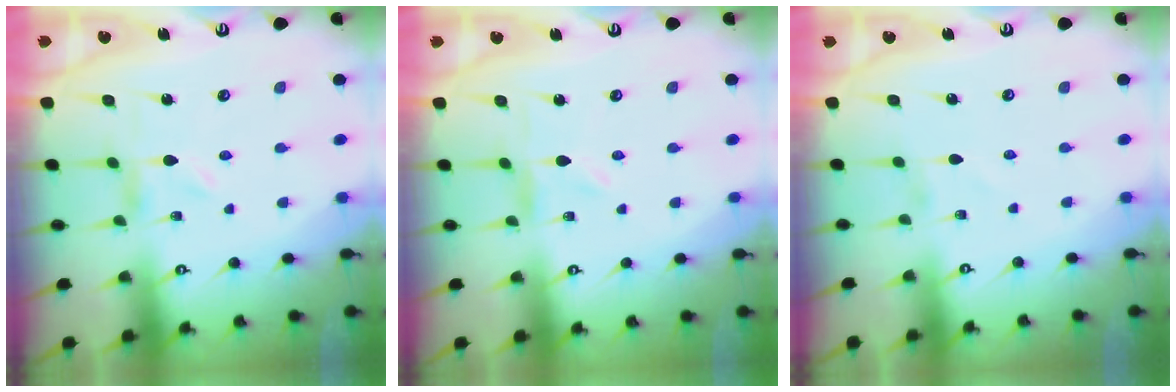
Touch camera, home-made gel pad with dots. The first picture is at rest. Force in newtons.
{"total": 0.8, "press": 0.8, "slide": 0.2}
{"total": 1.5, "press": 1.5, "slide": 0.1}